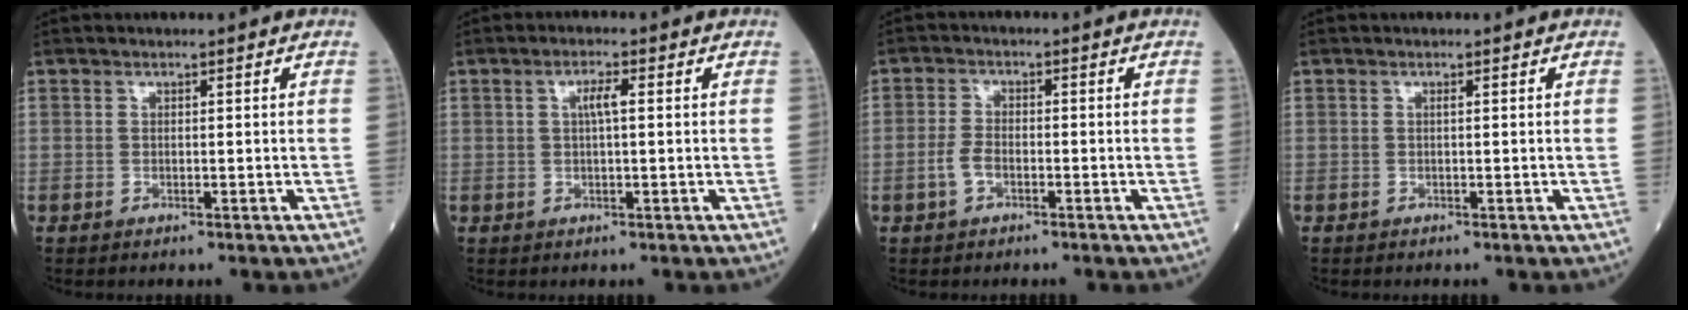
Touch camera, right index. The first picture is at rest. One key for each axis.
{"total": 2.4, "fx": 0.4, "fy": 0.3, "fz": 2.4, "tx": -0.045, "ty": 0.002, "tz": 0.007}
{"total": 3.0, "fx": -1.4, "fy": 1.5, "fz": 2.2, "tx": -0.050, "ty": 0.004, "tz": -0.029}
{"total": 0.0}